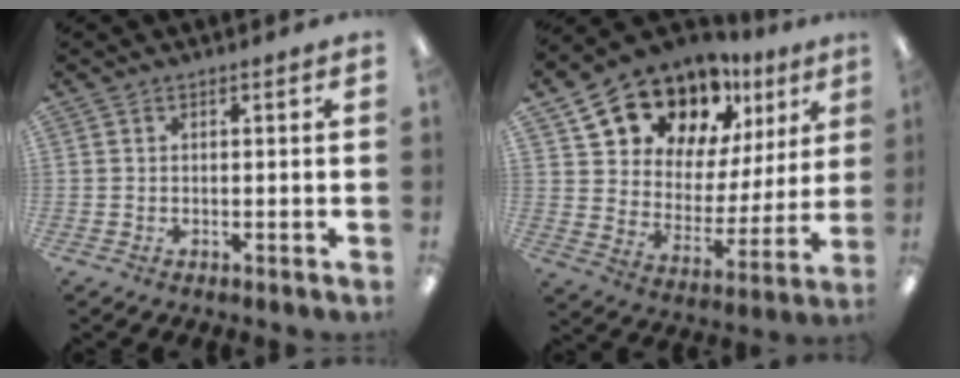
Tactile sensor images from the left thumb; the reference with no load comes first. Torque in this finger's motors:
{"motor_torque": [1.80, 1.94, 1.38, -1.39, 0.40]}